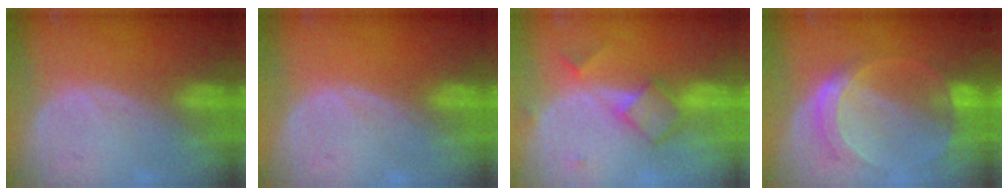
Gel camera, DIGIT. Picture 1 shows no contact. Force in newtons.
{"total": 0.0}
{"total": 5.0, "press": 5.0, "slide": 0.5}
{"total": 6.1, "press": 5.6, "slide": 2.4}